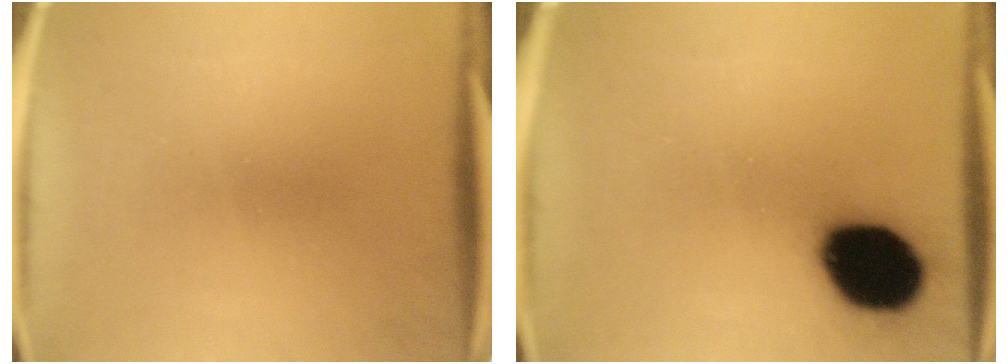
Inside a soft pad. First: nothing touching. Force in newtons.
{"total": 18.4}